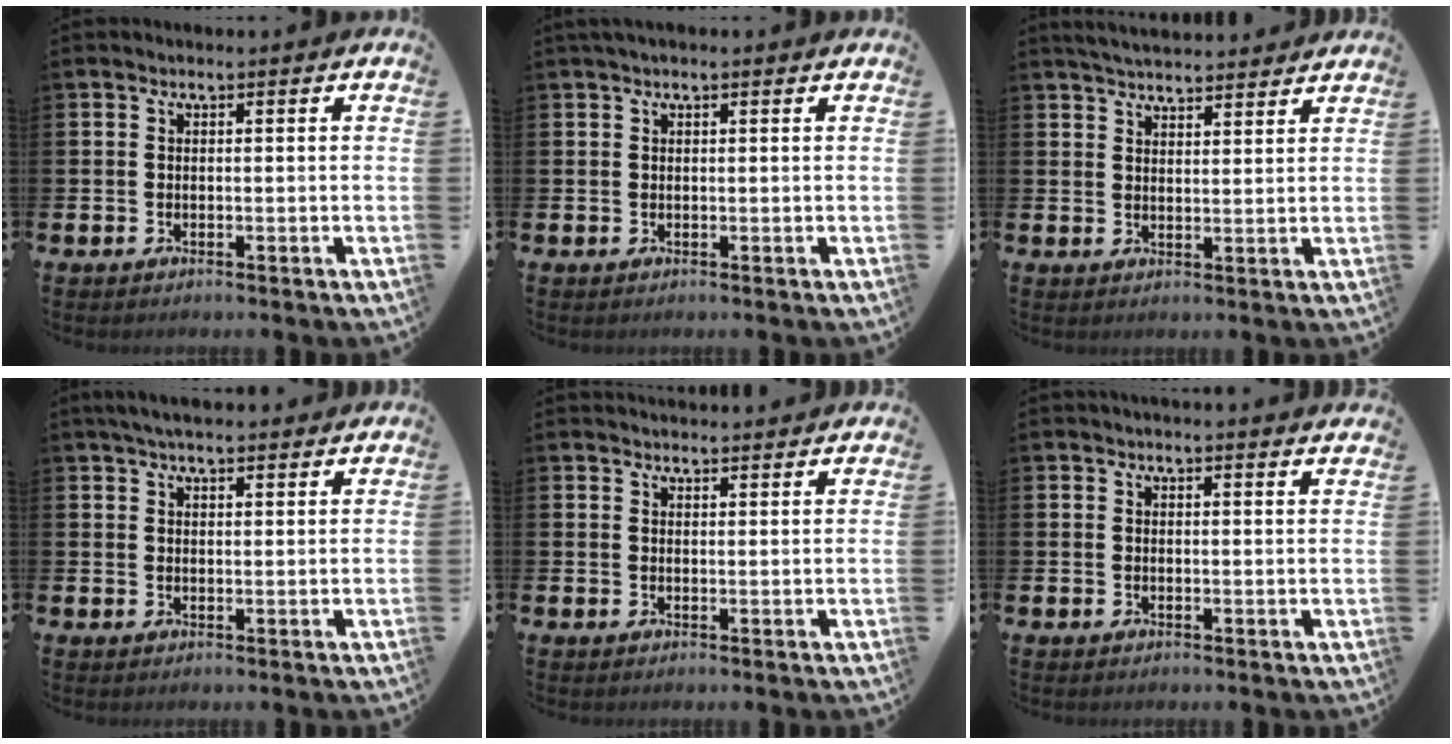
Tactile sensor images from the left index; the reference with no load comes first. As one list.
[{"total": 0.9, "force": [0.7, 0.2, 0.5], "torque": [-0.006, 0.002, 0.011]}, {"total": 4.2, "force": [4.1, 0.3, 0.3], "torque": [-0.020, -0.017, 0.077]}, {"total": 4.0, "force": [3.7, 0.7, 1.3], "torque": [-0.029, -0.009, 0.067]}, {"total": 2.6, "force": [2.6, 0.1, -0.2], "torque": [0.003, -0.015, 0.047]}, {"total": 2.1, "force": [2.1, -0.2, -0.1], "torque": [0.005, -0.012, 0.038]}]